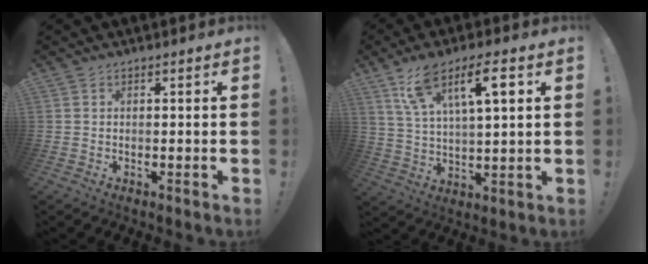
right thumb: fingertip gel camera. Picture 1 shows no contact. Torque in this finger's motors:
{"motor_torque": [0.46, 0.68, 0.15, 0.12, 0.14]}